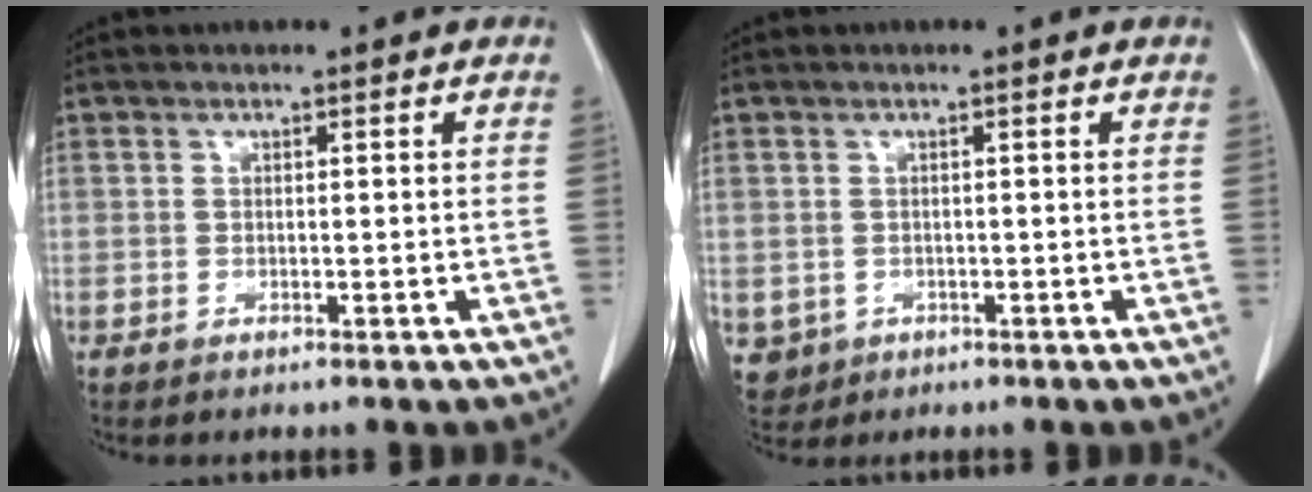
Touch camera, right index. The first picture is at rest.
{"total": 3.5, "force": [-1.0, 3.3, 0.5], "torque": [-0.005, 0.004, -0.007]}